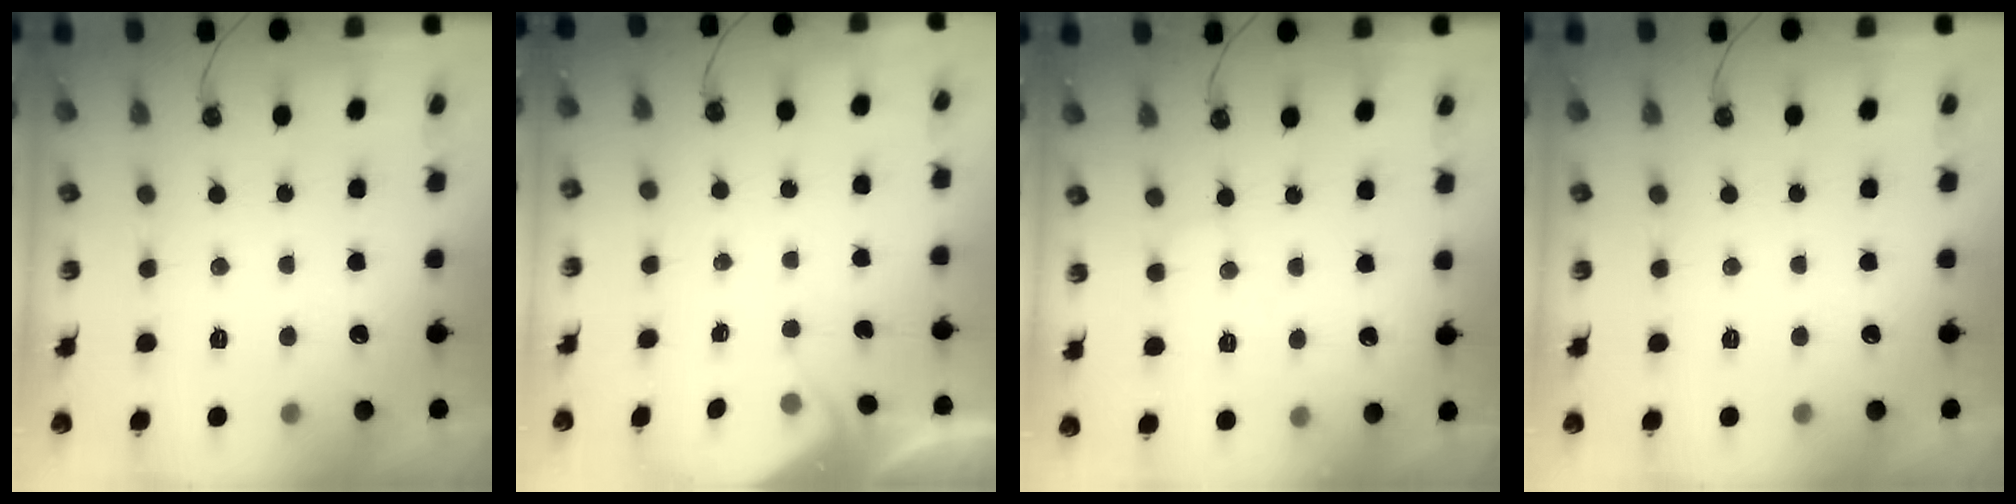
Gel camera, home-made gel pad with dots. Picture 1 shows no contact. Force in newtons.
{"total": 2.0, "press": 1.9, "slide": 0.4}
{"total": 3.4, "press": 3.4, "slide": 0.5}
{"total": 0.0}